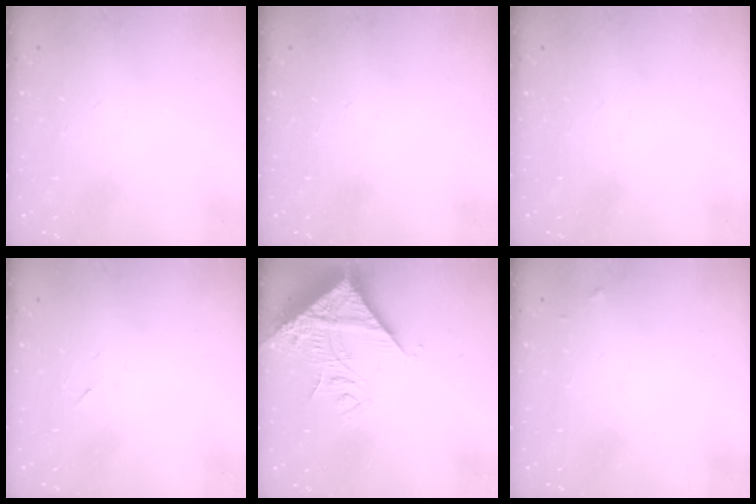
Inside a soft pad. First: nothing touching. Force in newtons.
{"total": 0.0}
{"total": 0.0}
{"total": 2.2, "press": 1.9, "slide": 1.2}
{"total": 15.4, "press": 15.2, "slide": 1.8}
{"total": 3.5, "press": 3.5, "slide": 0.2}